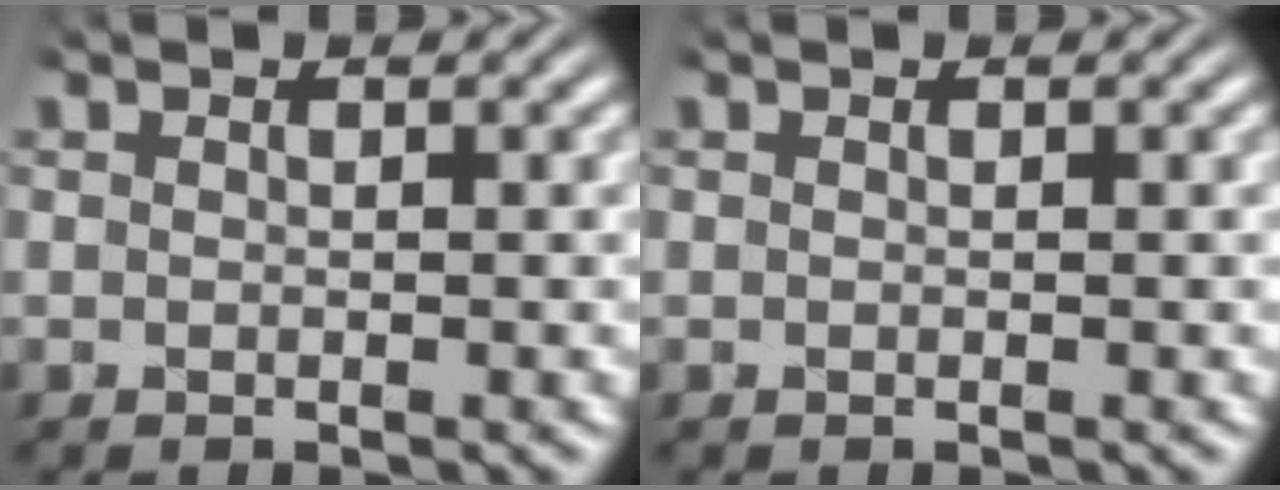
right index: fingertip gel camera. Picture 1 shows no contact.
{"total": 0.9, "force": [-0.2, -0.9, -0.3], "torque": [0.012, -0.009, 0.006]}